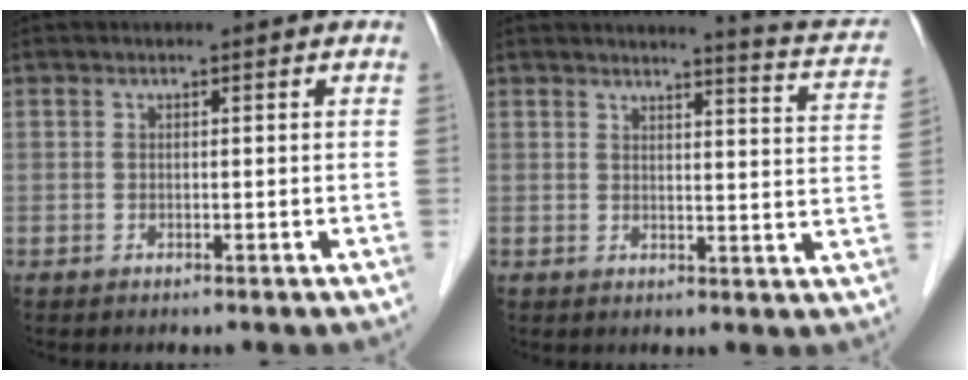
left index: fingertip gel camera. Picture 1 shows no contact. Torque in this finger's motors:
{"motor_torque": [0.60, -0.77, 0.26, 0.04]}